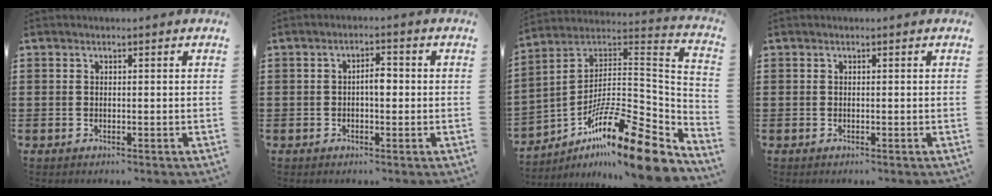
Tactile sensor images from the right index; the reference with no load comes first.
{"total": 2.9, "force": [-0.2, 1.1, 2.6], "torque": [-0.050, 0.003, -0.006]}
{"total": 16.7, "force": [-11.6, 2.7, 11.7], "torque": [-0.179, 0.015, -0.211]}
{"total": 0.0}